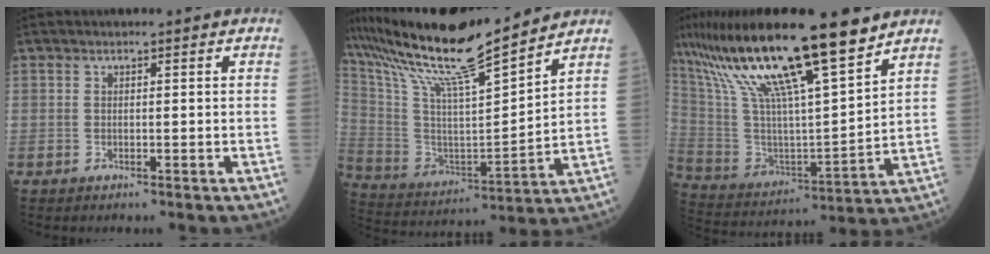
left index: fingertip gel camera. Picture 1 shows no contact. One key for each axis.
{"total": 19.5, "fx": 17.0, "fy": -0.2, "fz": 9.5, "tx": -0.199, "ty": -0.006, "tz": 0.307}
{"total": 24.2, "fx": 17.5, "fy": 2.1, "fz": 16.6, "tx": -0.318, "ty": 0.018, "tz": 0.324}